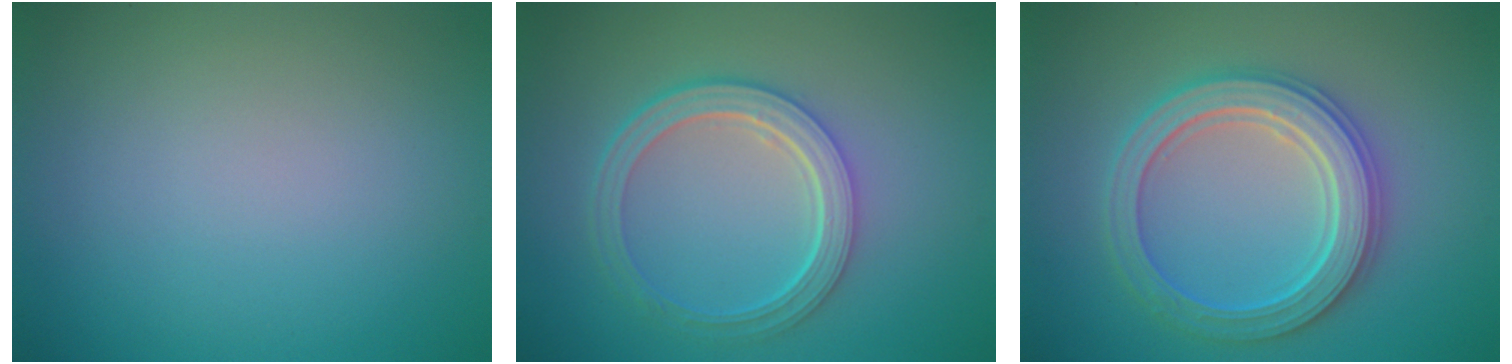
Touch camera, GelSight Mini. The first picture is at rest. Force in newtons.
{"total": 4.9, "press": 3.6, "slide": 3.4}
{"total": 5.4, "press": 5.3, "slide": 1.0}